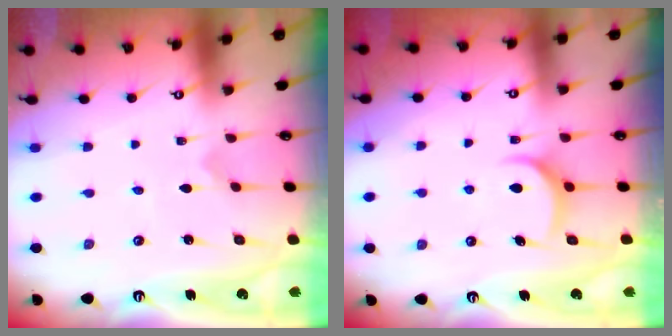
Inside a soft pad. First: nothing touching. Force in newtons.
{"total": 7.0, "press": 6.9, "slide": 0.7}